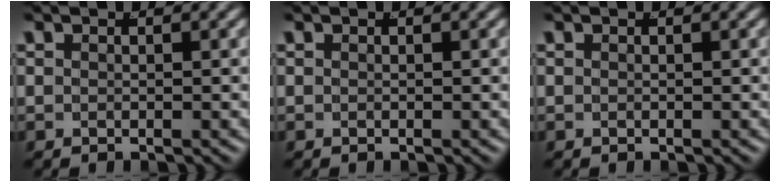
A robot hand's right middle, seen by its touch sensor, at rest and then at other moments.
{"total": 0.0}
{"total": 0.0}